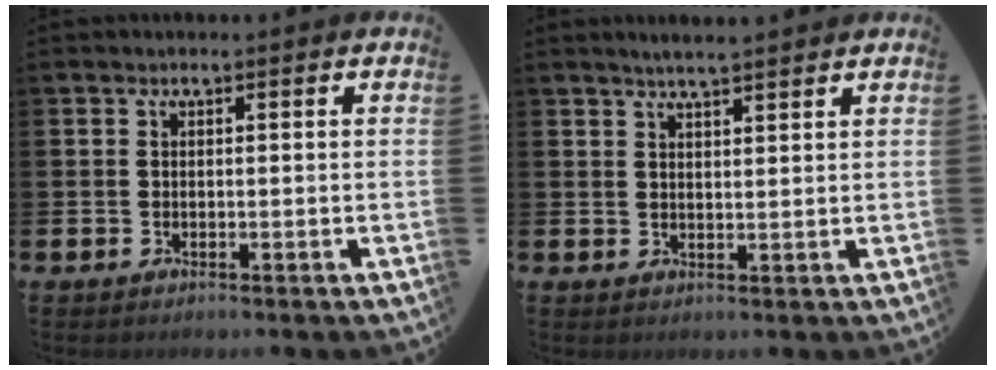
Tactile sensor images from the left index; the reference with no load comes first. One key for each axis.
{"total": 3.1, "fx": 3.0, "fy": 0.0, "fz": 0.8, "tx": -0.022, "ty": -0.009, "tz": 0.054}